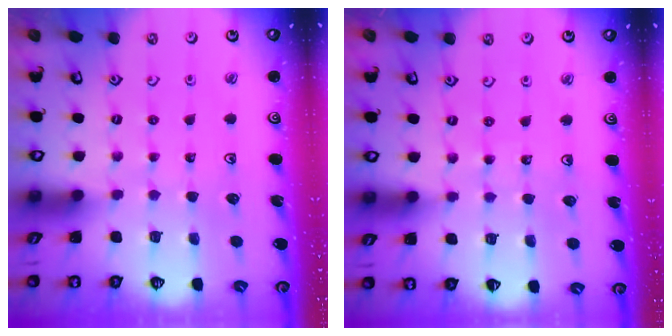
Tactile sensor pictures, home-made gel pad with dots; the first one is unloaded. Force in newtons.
{"total": 4.4, "press": 4.0, "slide": 1.9}